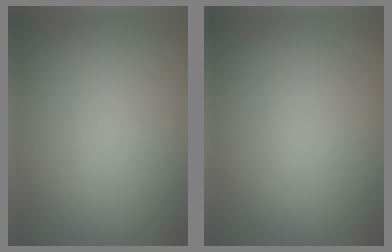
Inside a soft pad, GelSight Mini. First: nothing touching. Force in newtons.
{"total": 0.0}